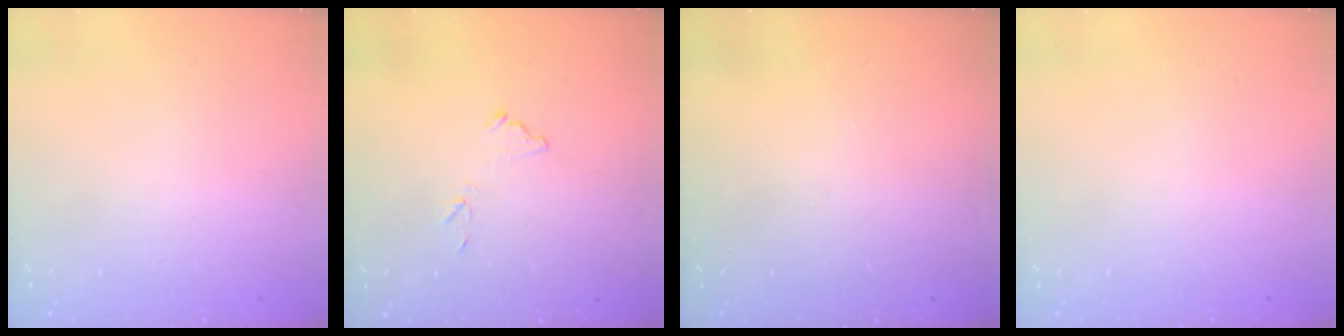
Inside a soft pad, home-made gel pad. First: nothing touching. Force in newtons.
{"total": 7.9, "press": 7.9, "slide": 0.4}
{"total": 3.3, "press": 3.3, "slide": 0.1}
{"total": 0.0}